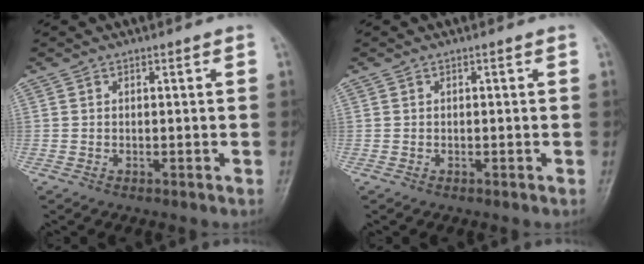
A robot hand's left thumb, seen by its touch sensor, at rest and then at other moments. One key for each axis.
{"total": 0.0}